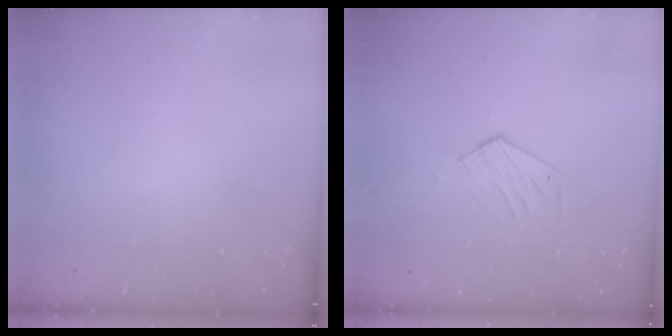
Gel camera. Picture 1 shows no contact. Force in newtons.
{"total": 4.0, "press": 3.9, "slide": 0.3}